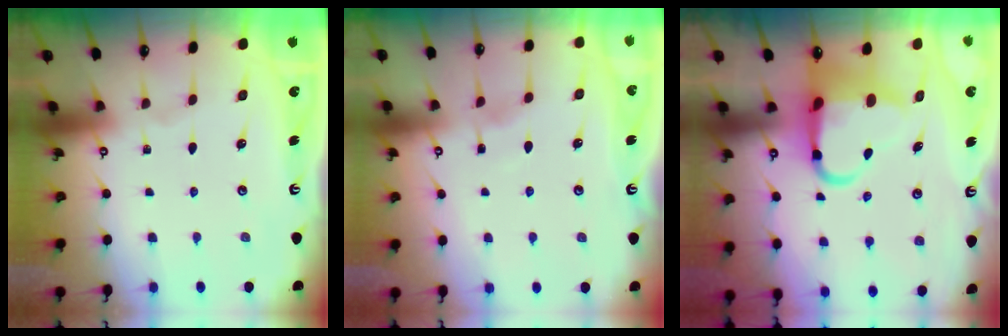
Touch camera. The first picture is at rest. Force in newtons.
{"total": 4.1, "press": 4.0, "slide": 0.7}
{"total": 9.3, "press": 9.2, "slide": 1.5}